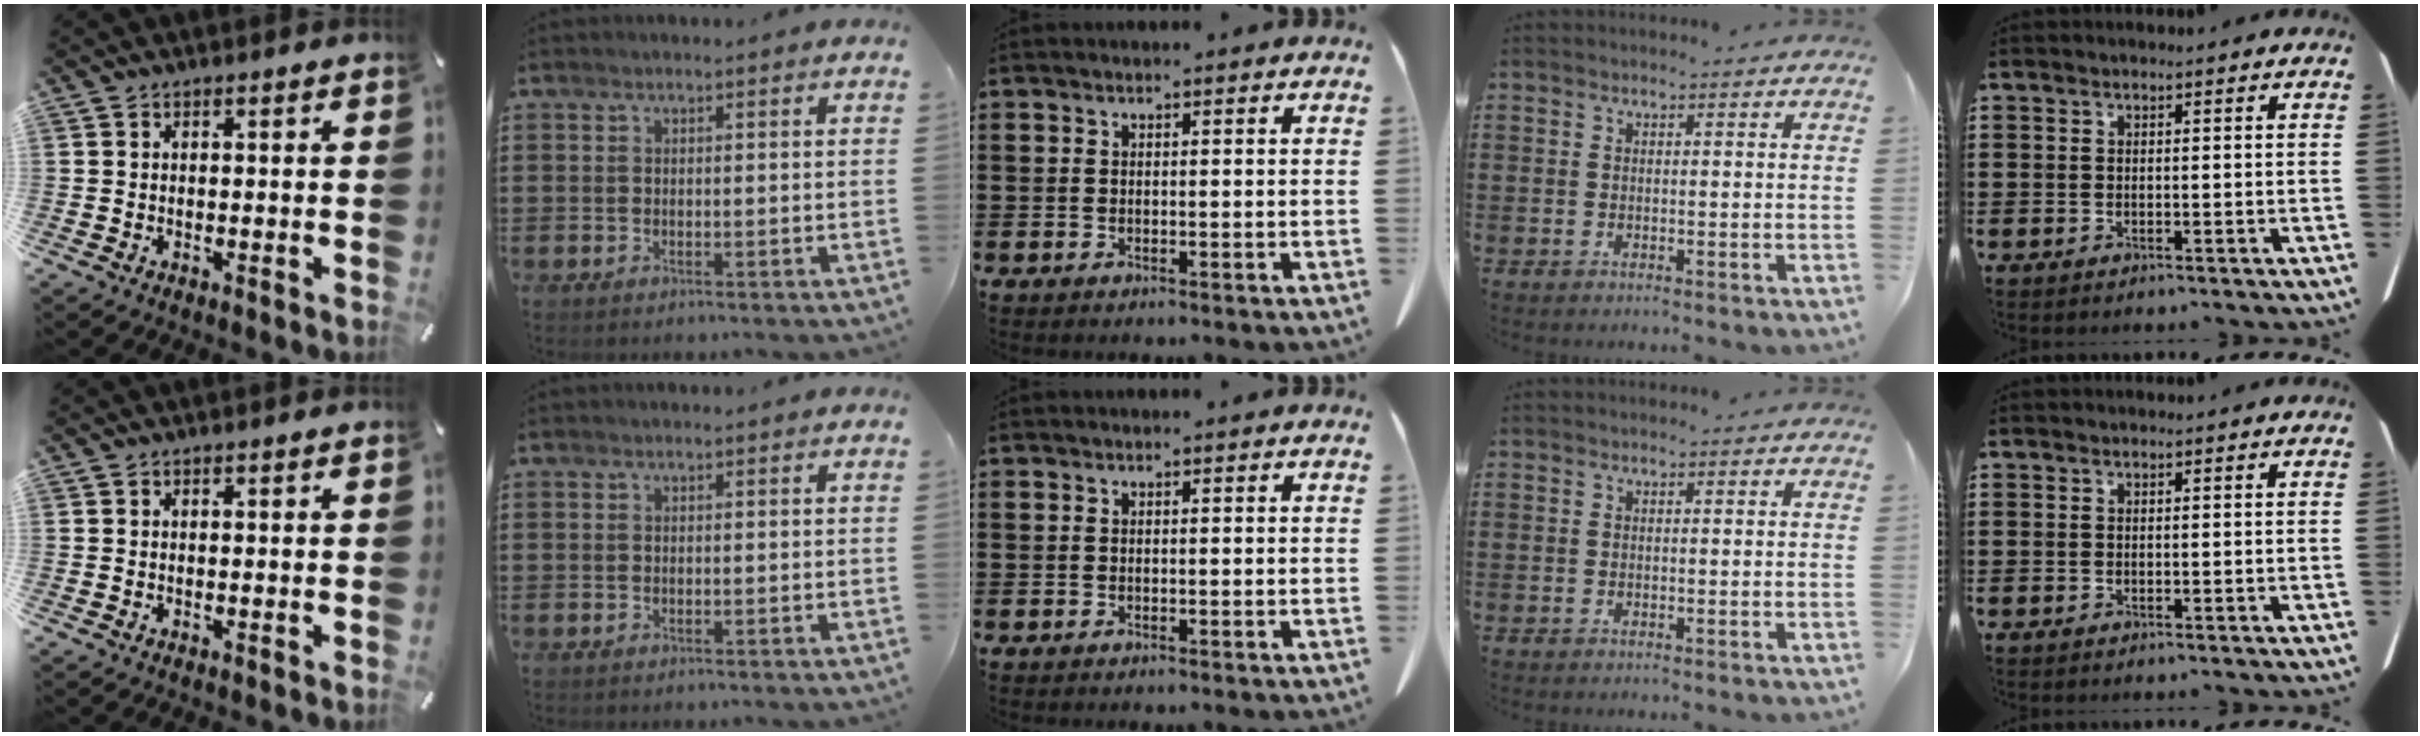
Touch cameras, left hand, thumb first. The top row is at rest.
{}